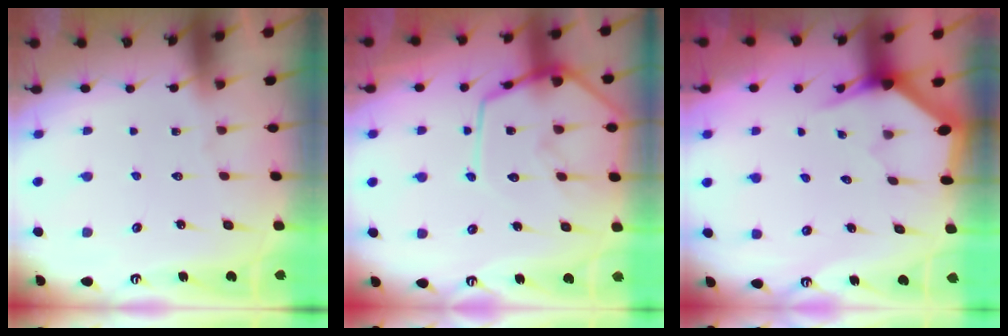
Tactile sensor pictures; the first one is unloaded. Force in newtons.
{"total": 15.0, "press": 15.0, "slide": 1.3}
{"total": 3.0, "press": 3.0, "slide": 0.1}